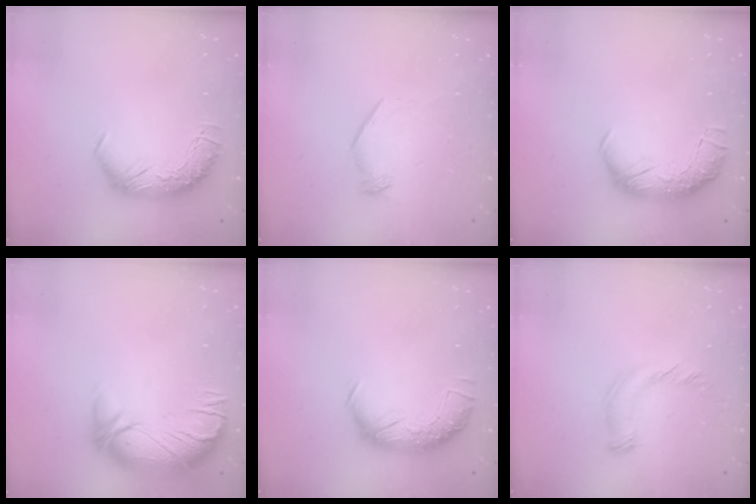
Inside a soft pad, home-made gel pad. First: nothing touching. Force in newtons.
{"total": 5.6, "press": 5.5, "slide": 1.3}
{"total": 2.3, "press": 1.1, "slide": 2.1}
{"total": 2.9, "press": 0.3, "slide": 2.9}
{"total": 1.7, "press": 0.6, "slide": 1.6}
{"total": 4.6, "press": 4.6, "slide": 0.5}